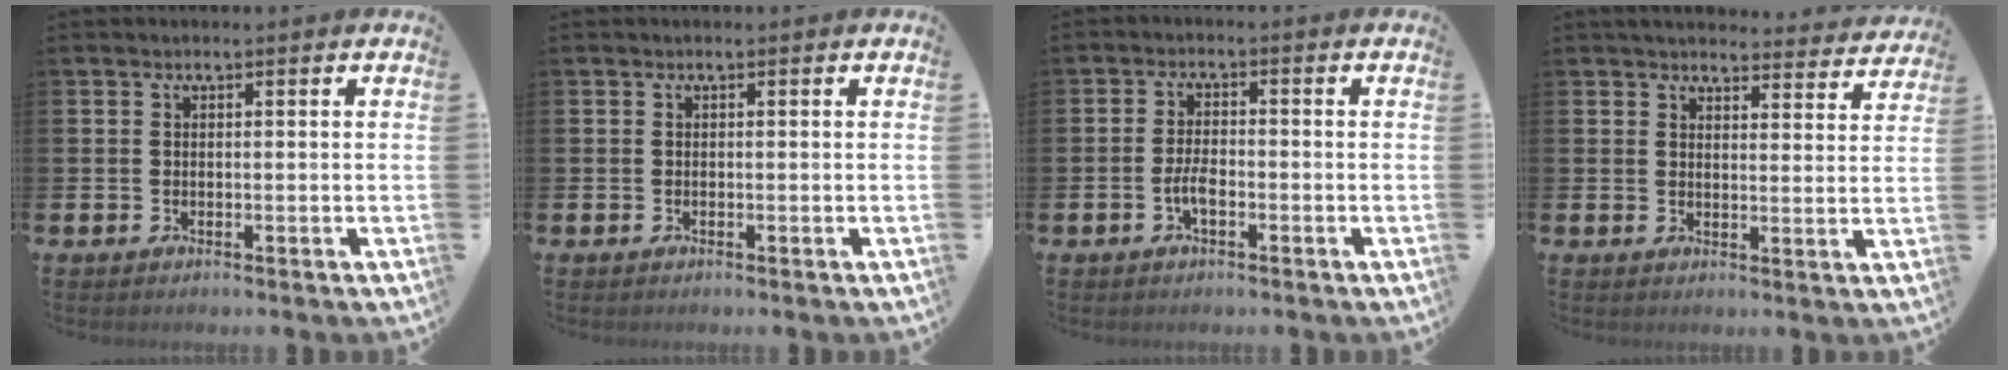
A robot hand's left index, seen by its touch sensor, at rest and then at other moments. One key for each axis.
{"total": 0.0}
{"total": 3.0, "fx": -1.1, "fy": 1.2, "fz": 2.5, "tx": -0.048, "ty": -0.001, "tz": -0.023}
{"total": 4.4, "fx": 4.3, "fy": 0.8, "fz": 0.5, "tx": -0.012, "ty": -0.030, "tz": 0.075}